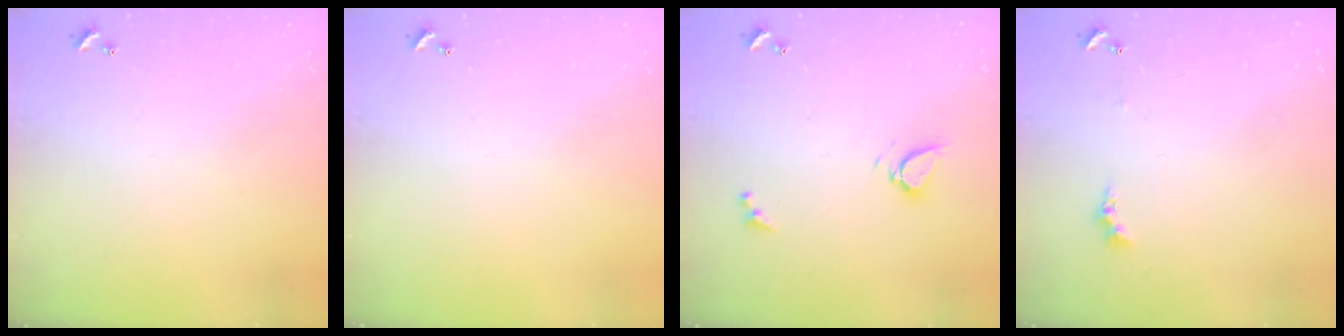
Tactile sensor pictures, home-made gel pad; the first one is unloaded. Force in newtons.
{"total": 0.0}
{"total": 3.3, "press": 3.3, "slide": 0.5}
{"total": 0.6, "press": 0.4, "slide": 0.5}